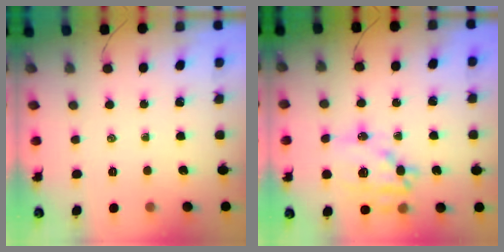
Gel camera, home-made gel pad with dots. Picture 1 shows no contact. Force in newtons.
{"total": 17.6, "press": 17.2, "slide": 3.4}